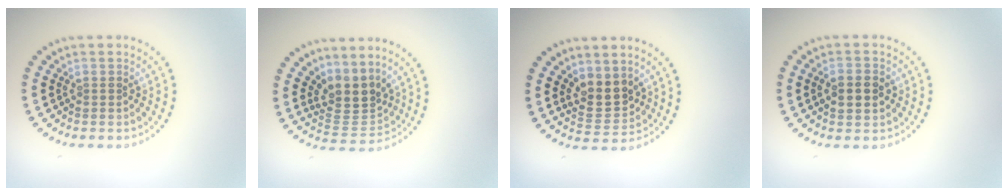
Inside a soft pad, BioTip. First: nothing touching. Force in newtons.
{"total": 3.6, "press": 2.7, "slide": 2.4}
{"total": 3.0, "press": 2.7, "slide": 1.2}
{"total": 3.4, "press": 3.4, "slide": 0.1}